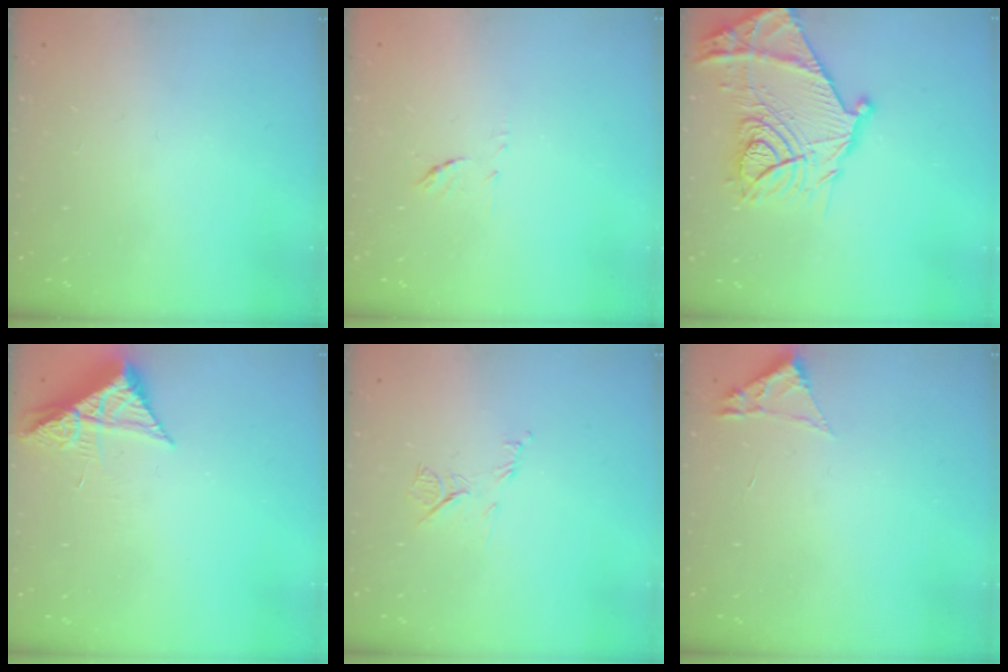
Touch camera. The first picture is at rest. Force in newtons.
{"total": 6.1, "press": 6.1, "slide": 0.3}
{"total": 22.8, "press": 22.7, "slide": 1.7}
{"total": 7.0, "press": 7.0, "slide": 0.3}
{"total": 6.6, "press": 6.5, "slide": 0.9}
{"total": 1.8, "press": 1.8, "slide": 0.2}